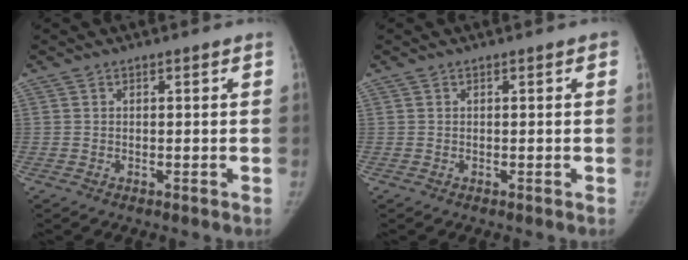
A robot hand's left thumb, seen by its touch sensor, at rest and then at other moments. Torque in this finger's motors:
{"motor_torque": [0.57, 0.18, 0.39, 0.07, 0.10]}